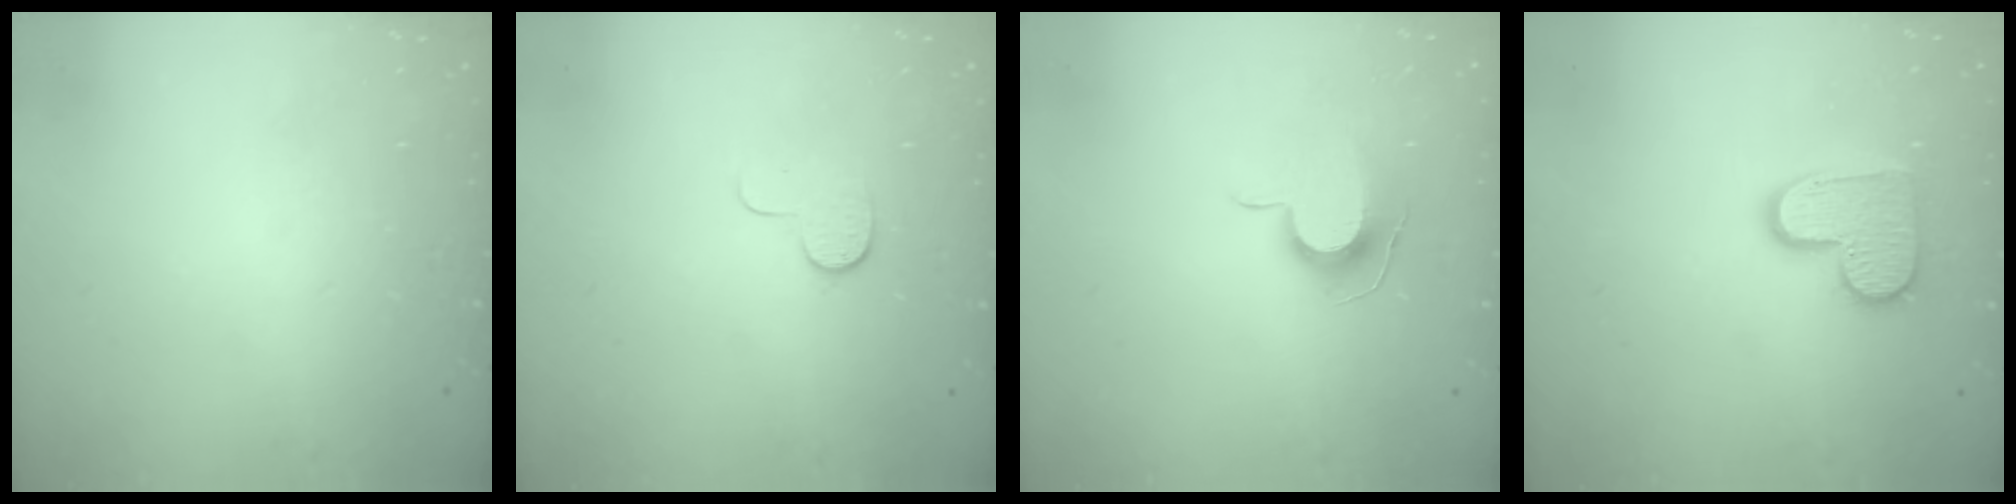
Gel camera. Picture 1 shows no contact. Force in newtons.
{"total": 5.7, "press": 5.7, "slide": 0.6}
{"total": 8.8, "press": 8.7, "slide": 0.8}
{"total": 12.0, "press": 12.0, "slide": 0.7}